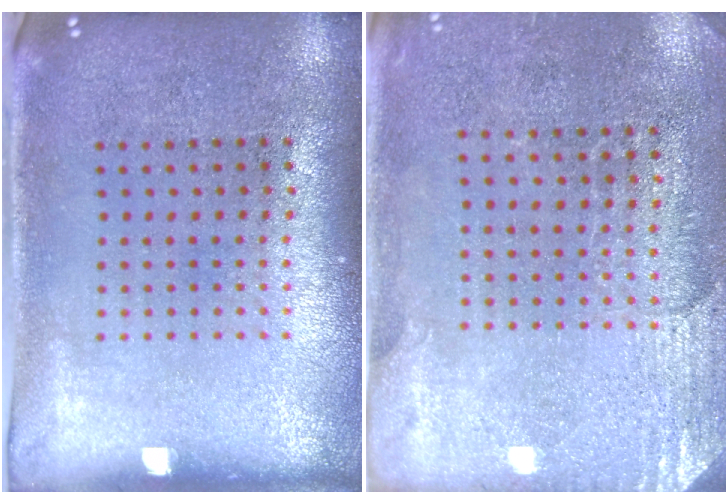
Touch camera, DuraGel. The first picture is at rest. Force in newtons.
{"total": 2.6, "press": 2.4, "slide": 1.1}